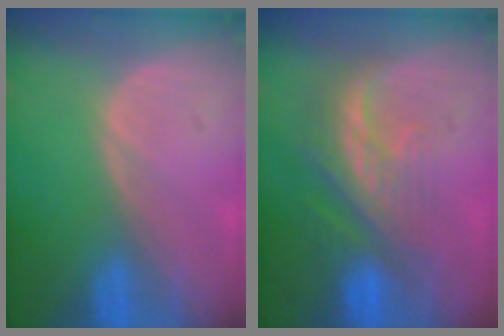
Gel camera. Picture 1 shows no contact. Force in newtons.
{"total": 8.3, "press": 7.5, "slide": 3.5}